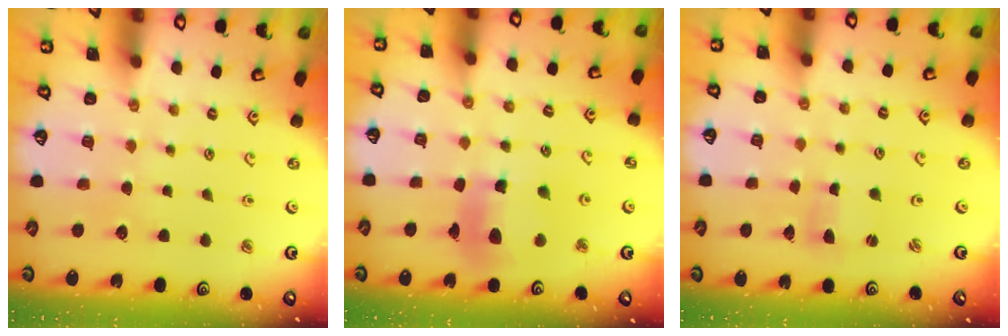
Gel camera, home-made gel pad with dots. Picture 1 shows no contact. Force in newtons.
{"total": 11.6, "press": 11.5, "slide": 1.2}
{"total": 2.2, "press": 2.1, "slide": 0.3}